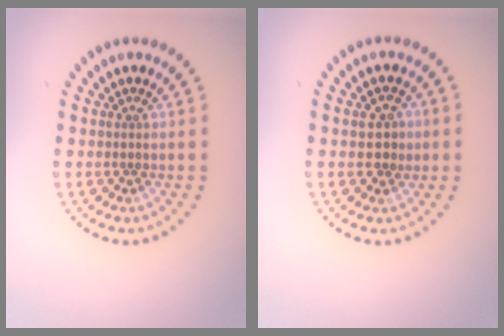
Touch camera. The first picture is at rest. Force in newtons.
{"total": 2.5, "press": 2.5, "slide": 0.3}